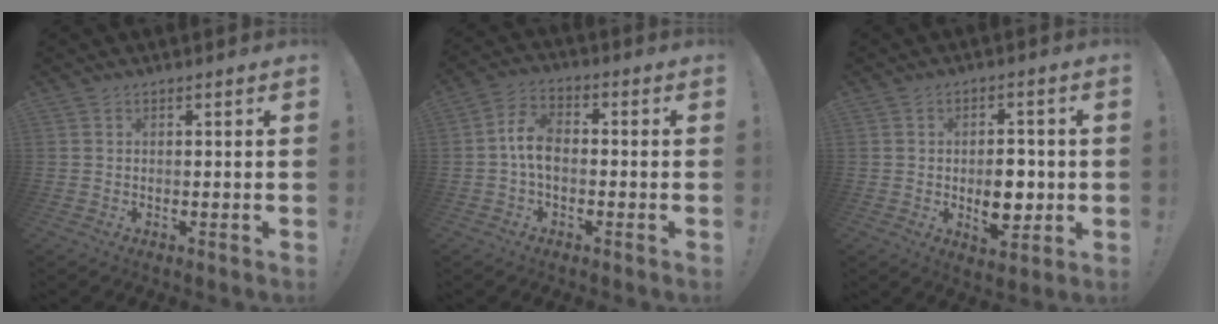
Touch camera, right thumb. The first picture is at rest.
{"total": 8.0, "force": [-0.7, 5.1, 6.1], "torque": [-0.120, 0.013, -0.008]}
{"total": 8.9, "force": [-1.4, 5.5, 6.8], "torque": [-0.095, 0.011, -0.019]}